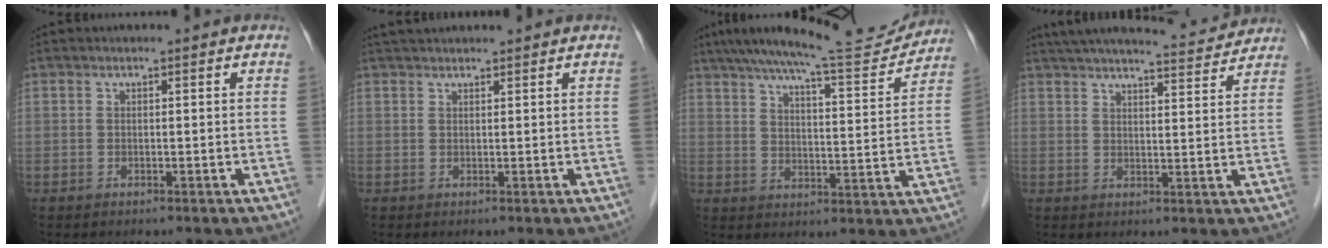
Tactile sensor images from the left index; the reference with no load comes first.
{"total": 3.7, "force": [3.5, 0.5, 1.3], "torque": [-0.017, 0.035, 0.058]}
{"total": 15.5, "force": [14.4, 0.9, 5.7], "torque": [-0.092, -0.005, 0.204]}
{"total": 14.6, "force": [13.6, 1.5, 5.2], "torque": [-0.082, 0.018, 0.185]}